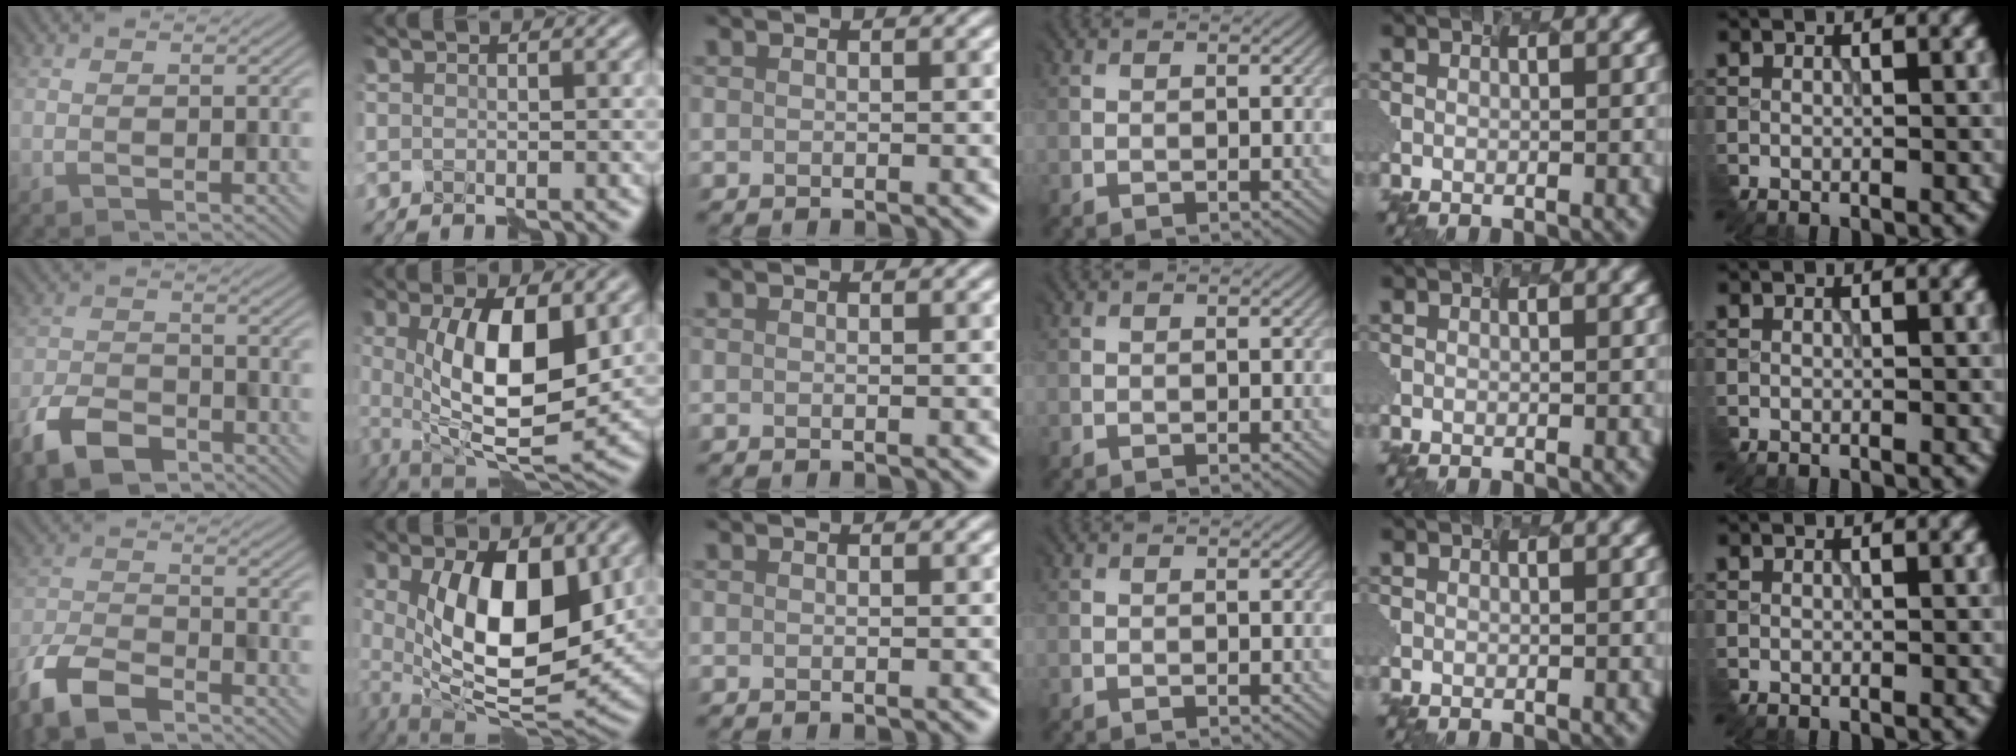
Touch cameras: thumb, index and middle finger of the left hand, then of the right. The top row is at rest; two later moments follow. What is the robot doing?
{"motion": "disassemble", "object": "velcro strap"}